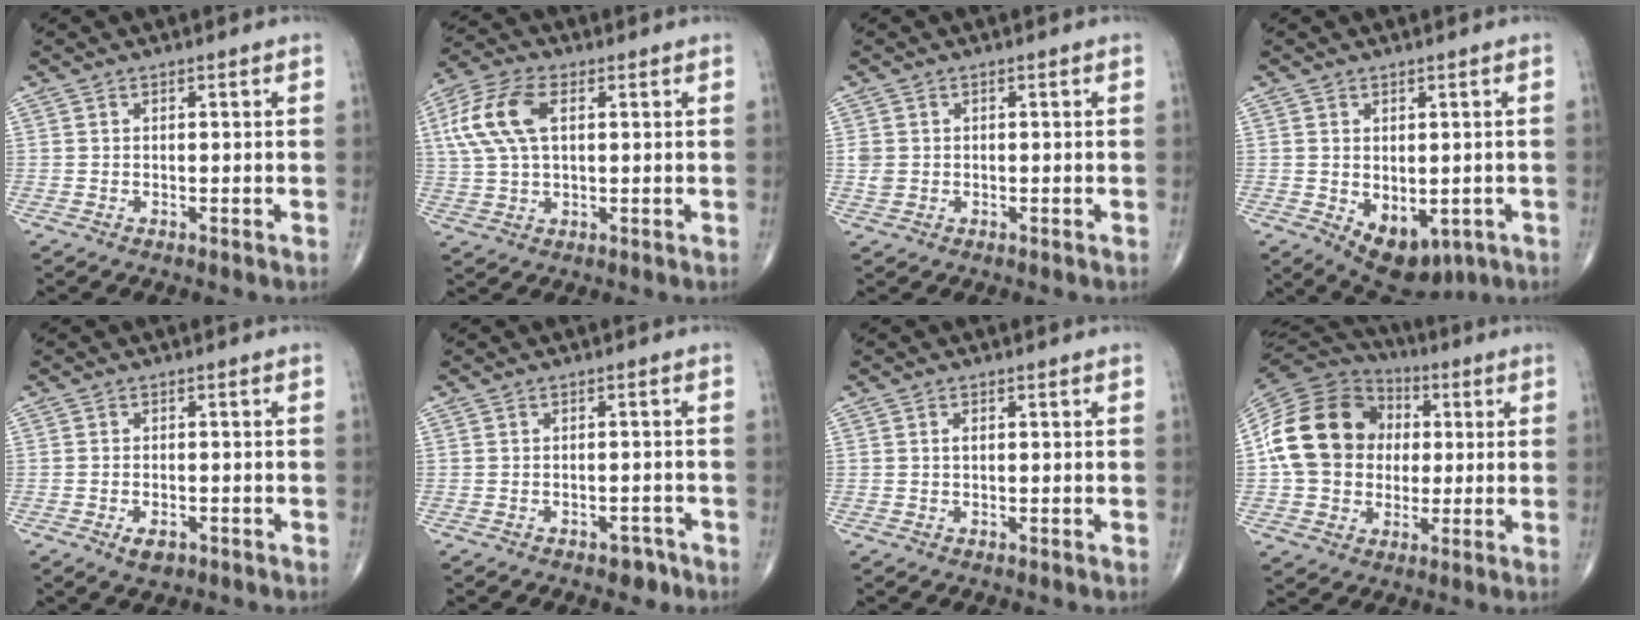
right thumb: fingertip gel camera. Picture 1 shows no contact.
{"total": 11.6, "force": [2.9, 6.2, 9.4], "torque": [-0.210, 0.015, 0.055]}
{"total": 2.2, "force": [0.0, 1.9, 1.1], "torque": [-0.022, 0.001, 0.003]}
{"total": 10.3, "force": [-3.0, 6.4, 7.5], "torque": [-0.084, -0.003, -0.022]}
{"total": 3.0, "force": [-1.5, 1.7, 2.0], "torque": [-0.032, 0.001, -0.021]}
{"total": 2.6, "force": [-1.8, 1.6, 1.2], "torque": [-0.004, 0.013, -0.019]}
{"total": 1.1, "force": [0.2, 0.7, 0.9], "torque": [-0.016, 0.004, 0.004]}
{"total": 19.5, "force": [1.5, 16.0, 11.0], "torque": [-0.193, 0.027, 0.027]}